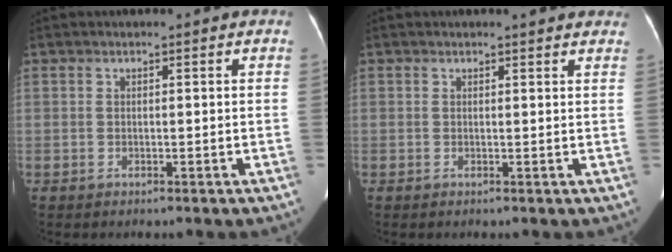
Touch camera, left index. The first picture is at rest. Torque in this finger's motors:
{"motor_torque": [-0.05, 0.12, -0.05, -0.05]}